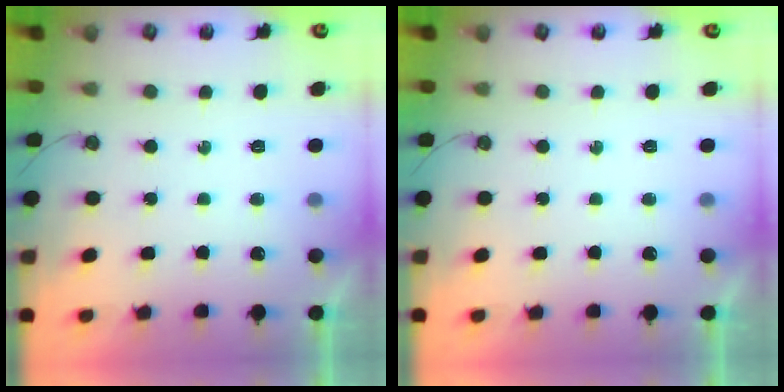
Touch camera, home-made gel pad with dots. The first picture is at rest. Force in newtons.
{"total": 0.0}